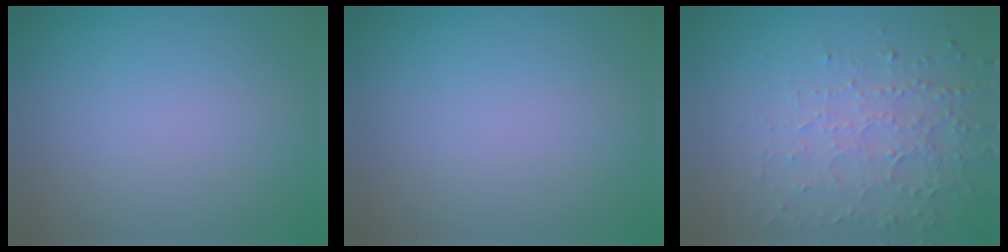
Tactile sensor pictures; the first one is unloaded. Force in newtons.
{"total": 0.0}
{"total": 4.5, "press": 3.2, "slide": 3.1}